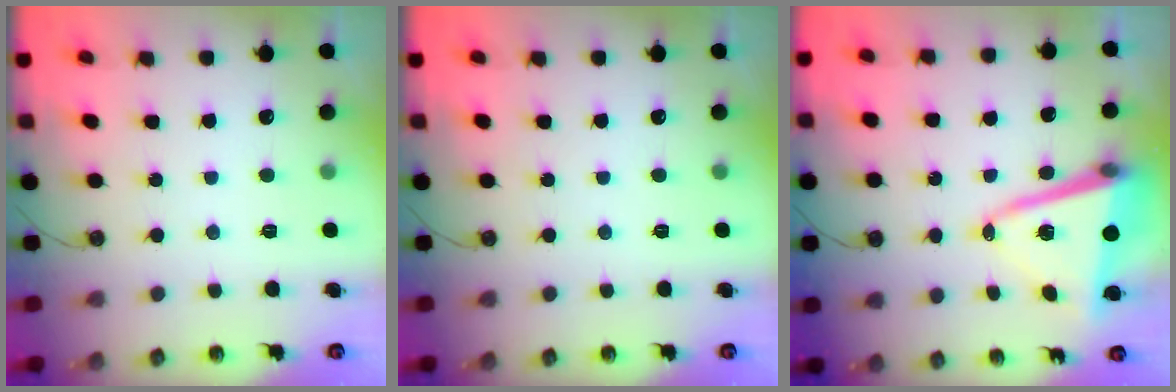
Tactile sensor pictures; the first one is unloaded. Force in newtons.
{"total": 0.0}
{"total": 12.7, "press": 12.6, "slide": 1.4}